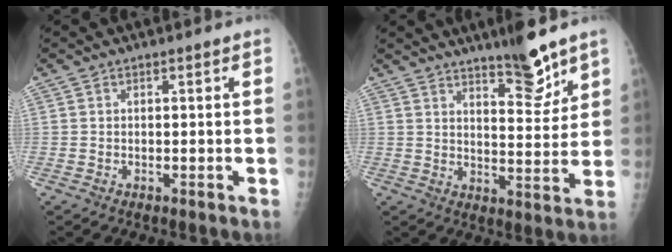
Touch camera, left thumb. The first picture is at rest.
{"total": 8.8, "force": [6.7, 2.0, 5.3], "torque": [-0.061, -0.054, 0.109]}